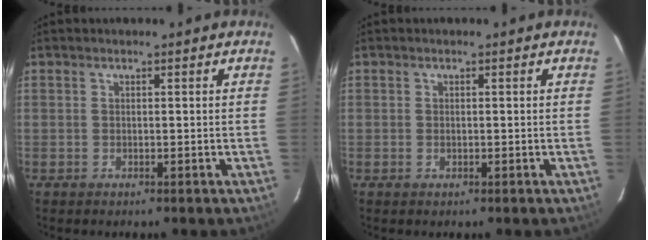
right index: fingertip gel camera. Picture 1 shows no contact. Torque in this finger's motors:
{"motor_torque": [-0.33, 0.08, -0.08, -0.01]}